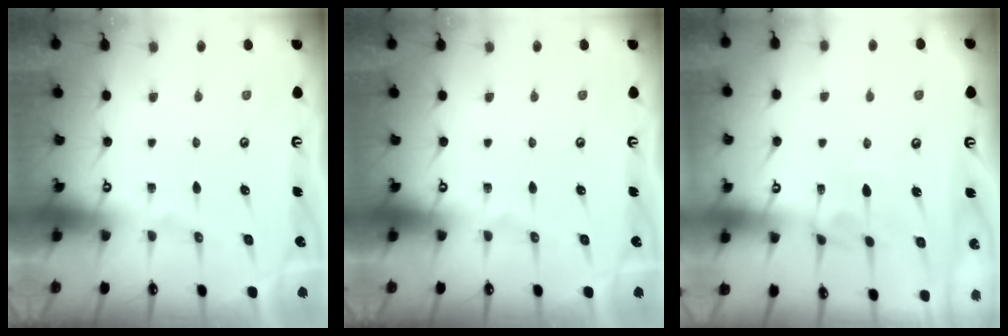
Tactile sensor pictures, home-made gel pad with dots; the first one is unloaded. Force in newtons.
{"total": 0.0}
{"total": 3.9, "press": 3.9, "slide": 0.2}